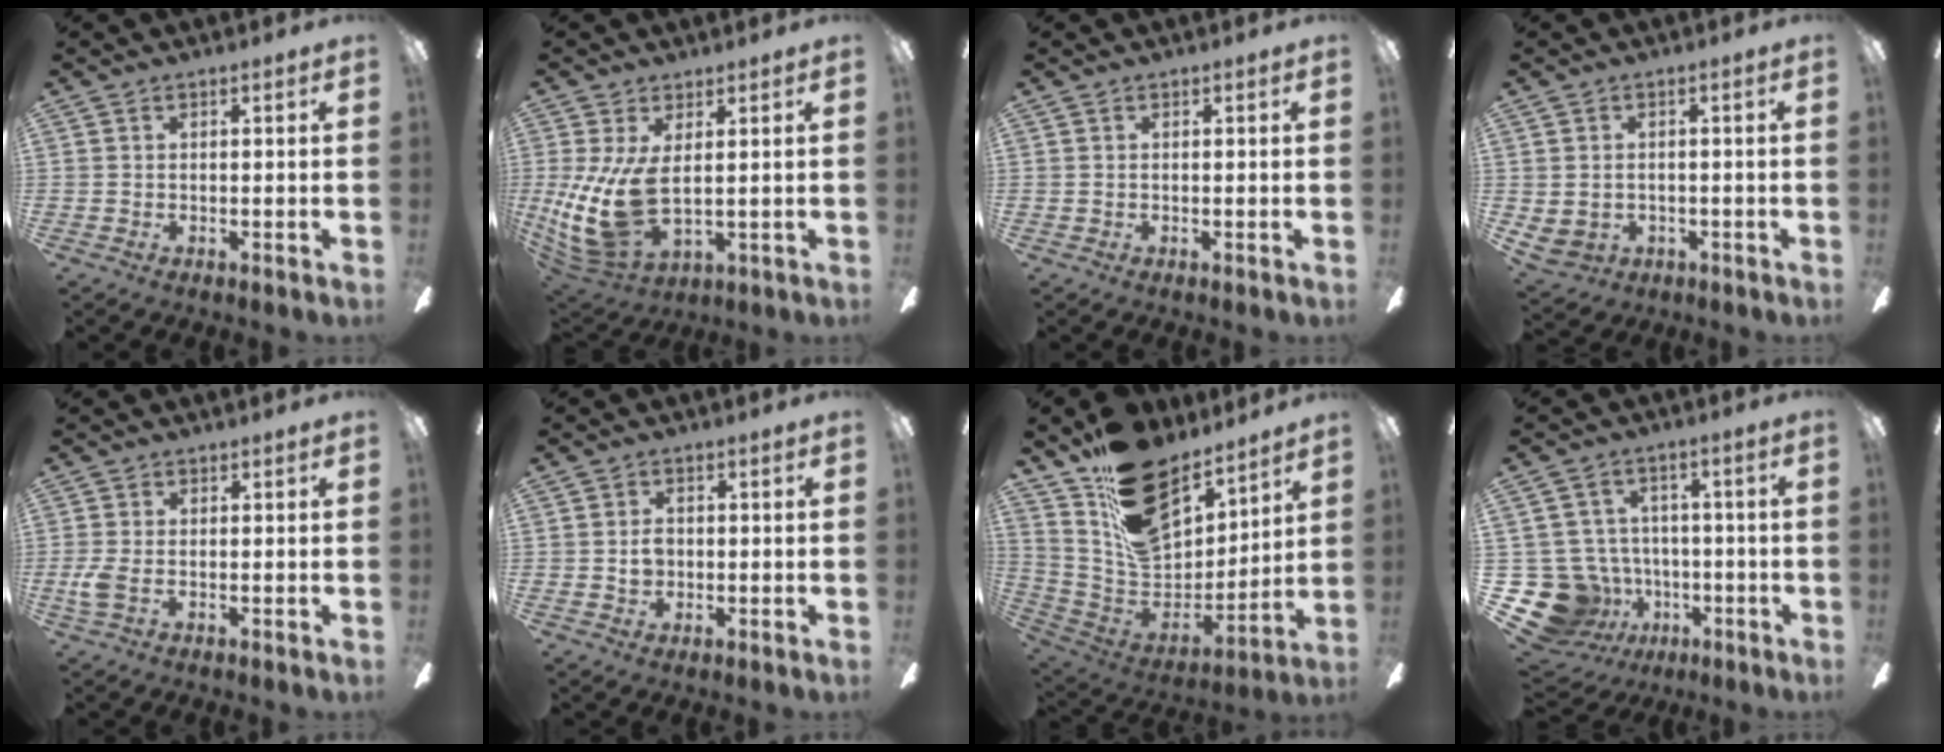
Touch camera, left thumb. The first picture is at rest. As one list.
[{"total": 13.4, "force": [1.4, 6.9, 11.5], "torque": [-0.254, -0.024, 0.029]}, {"total": 0.0}, {"total": 2.4, "force": [0.4, 2.3, 0.8], "torque": [-0.019, 0.001, 0.008]}, {"total": 3.4, "force": [-0.6, 1.9, 2.7], "torque": [-0.058, 0.002, -0.012]}, {"total": 3.5, "force": [-0.1, 2.9, 2.0], "torque": [-0.023, 0.002, -0.005]}, {"total": 19.8, "force": [13.1, 11.5, 9.4], "torque": [-0.172, -0.088, 0.249]}, {"total": 15.1, "force": [-4.4, 13.5, 5.2], "torque": [-0.136, 0.024, -0.052]}]